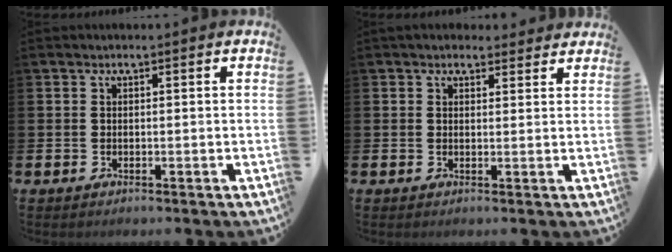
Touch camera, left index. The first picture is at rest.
{"total": 2.4, "force": [2.2, 0.9, 0.1], "torque": [0.010, -0.009, 0.037]}